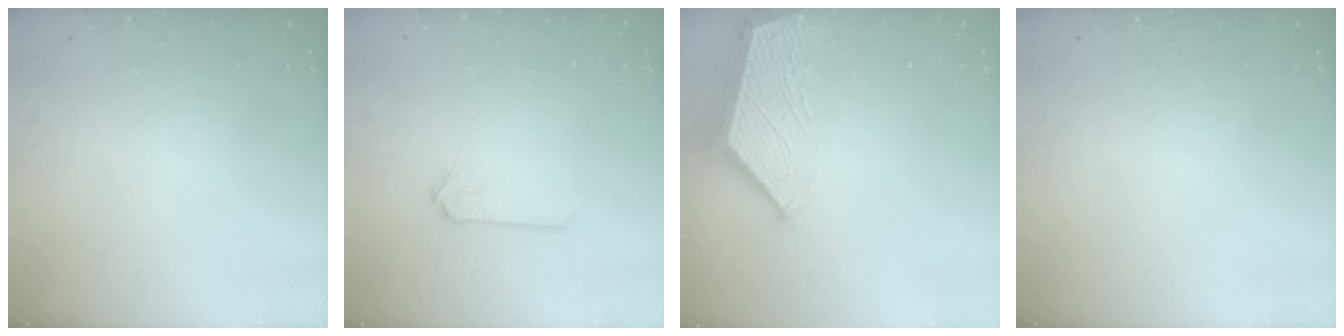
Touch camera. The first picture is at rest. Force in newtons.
{"total": 0.0}
{"total": 3.8, "press": 3.8, "slide": 0.6}
{"total": 0.0}